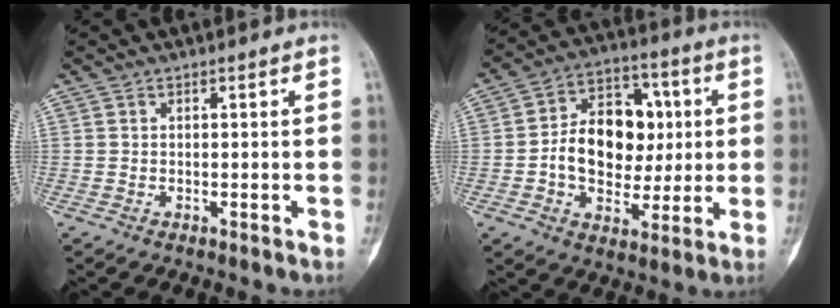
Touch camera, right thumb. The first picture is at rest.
{"total": 16.3, "force": [0.5, 11.7, 11.4], "torque": [-0.137, 0.025, 0.009]}